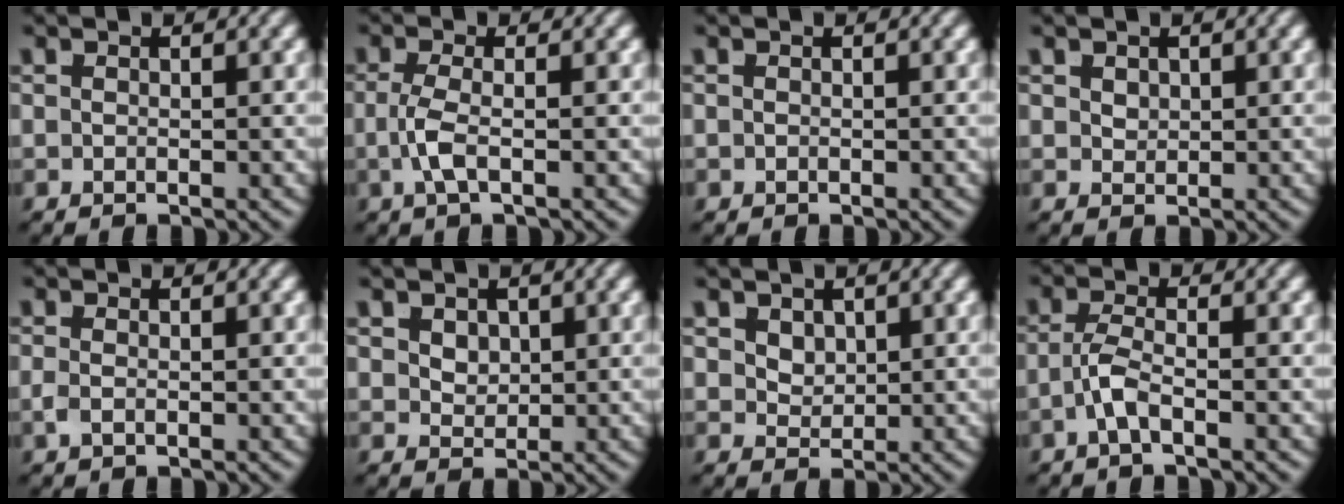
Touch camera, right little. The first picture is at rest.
{"total": 2.2, "force": [-0.6, -0.1, 2.1], "torque": [-0.045, -0.009, -0.005]}
{"total": 0.0}
{"total": 0.9, "force": [0.8, 0.2, 0.4], "torque": [-0.004, -0.010, 0.026]}
{"total": 1.0, "force": [-0.7, -0.2, 0.6], "torque": [-0.019, -0.012, -0.005]}
{"total": 1.8, "force": [1.1, 1.0, 0.9], "torque": [-0.016, -0.014, 0.035]}
{"total": 2.0, "force": [1.4, 1.0, 1.0], "torque": [-0.017, -0.013, 0.040]}
{"total": 2.4, "force": [-1.4, 0.1, 1.9], "torque": [-0.042, -0.009, -0.020]}